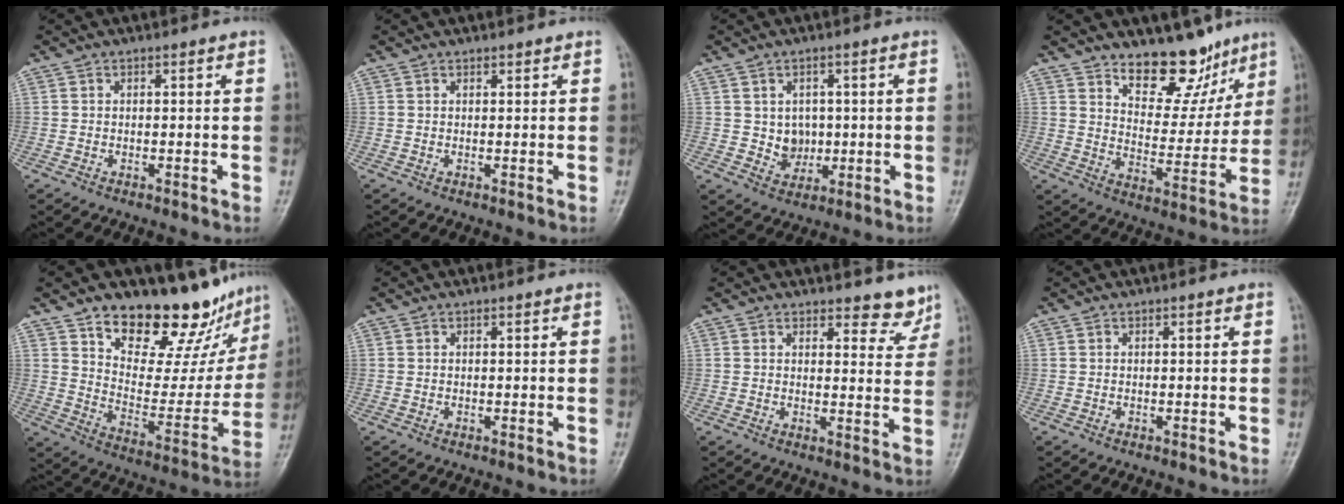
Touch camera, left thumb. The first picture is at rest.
{"total": 0.6, "force": [0.6, 0.2, 0.1], "torque": [-0.004, -0.005, 0.009]}
{"total": 4.9, "force": [0.4, 4.3, 2.4], "torque": [-0.010, -0.004, 0.015]}
{"total": 13.0, "force": [9.9, 6.4, 5.4], "torque": [-0.025, -0.075, 0.161]}
{"total": 20.9, "force": [16.3, 8.9, 9.6], "torque": [-0.078, -0.108, 0.244]}
{"total": 0.0}
{"total": 5.2, "force": [4.6, 2.1, 1.0], "torque": [0.018, -0.037, 0.046]}
{"total": 0.0}